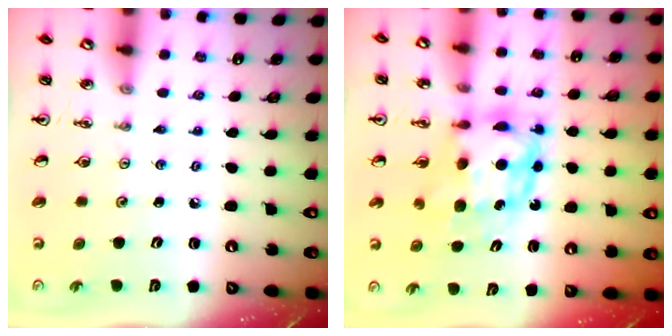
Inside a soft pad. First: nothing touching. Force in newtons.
{"total": 7.8, "press": 7.8, "slide": 0.5}